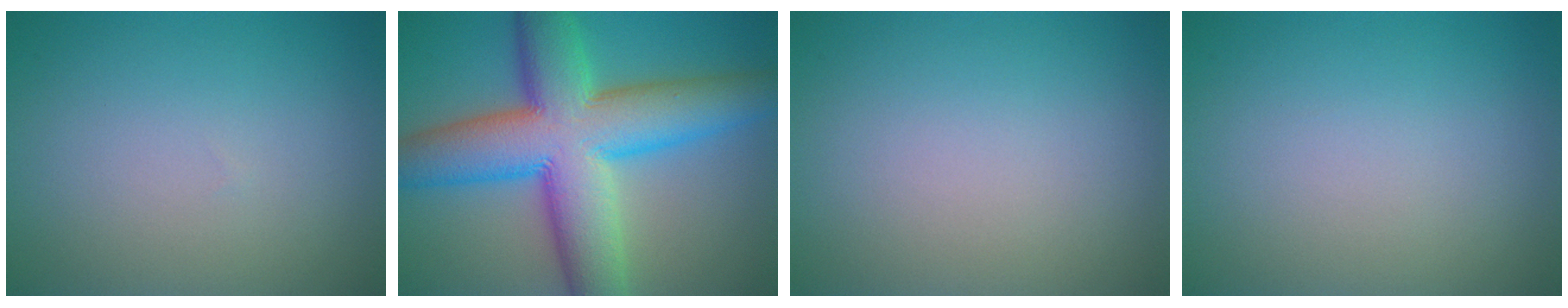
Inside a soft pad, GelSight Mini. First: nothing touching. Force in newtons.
{"total": 13.3, "press": 13.3, "slide": 0.4}
{"total": 0.0}
{"total": 0.0}